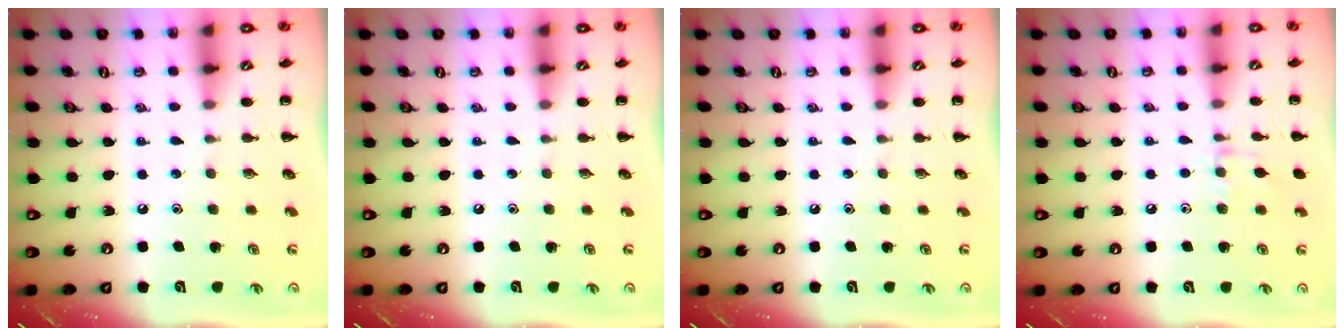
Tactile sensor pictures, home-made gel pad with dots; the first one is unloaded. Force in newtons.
{"total": 0.0}
{"total": 0.0}
{"total": 7.1, "press": 7.0, "slide": 1.4}